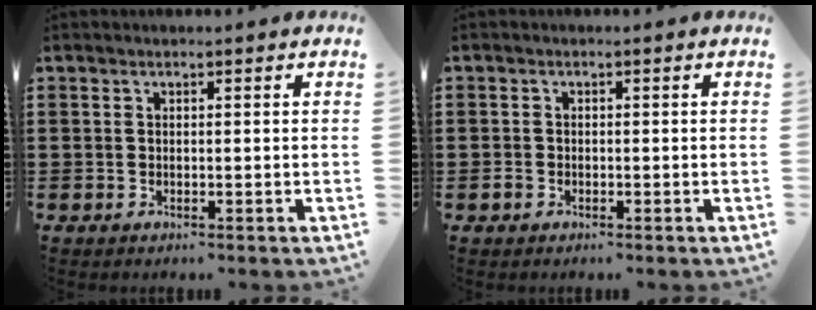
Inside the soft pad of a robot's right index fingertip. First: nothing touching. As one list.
[{"total": 1.3, "force": [-0.8, 0.9, 0.4], "torque": [-0.009, 0.000, -0.016]}]